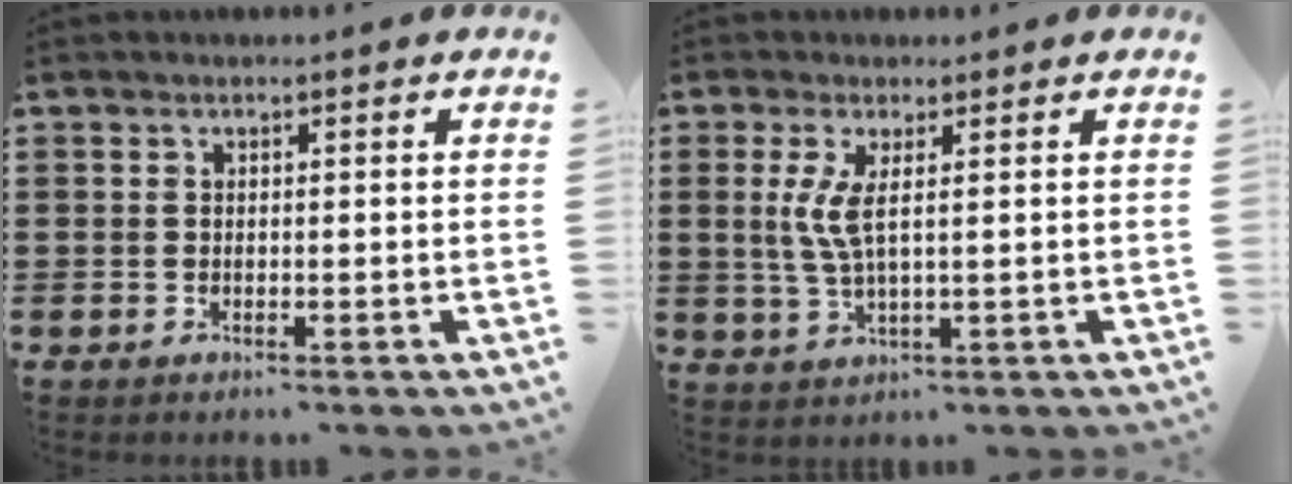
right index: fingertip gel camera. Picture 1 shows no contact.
{"total": 4.5, "force": [0.9, 0.7, 4.4], "torque": [-0.108, -0.013, 0.008]}